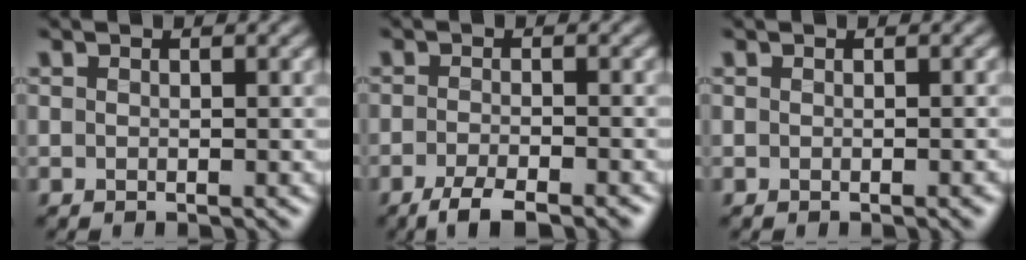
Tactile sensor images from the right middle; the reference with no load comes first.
{"total": 4.0, "force": [-3.1, 0.8, 2.5], "torque": [-0.039, -0.007, -0.057]}
{"total": 0.7, "force": [-0.2, 0.3, 0.7], "torque": [-0.005, 0.003, -0.004]}